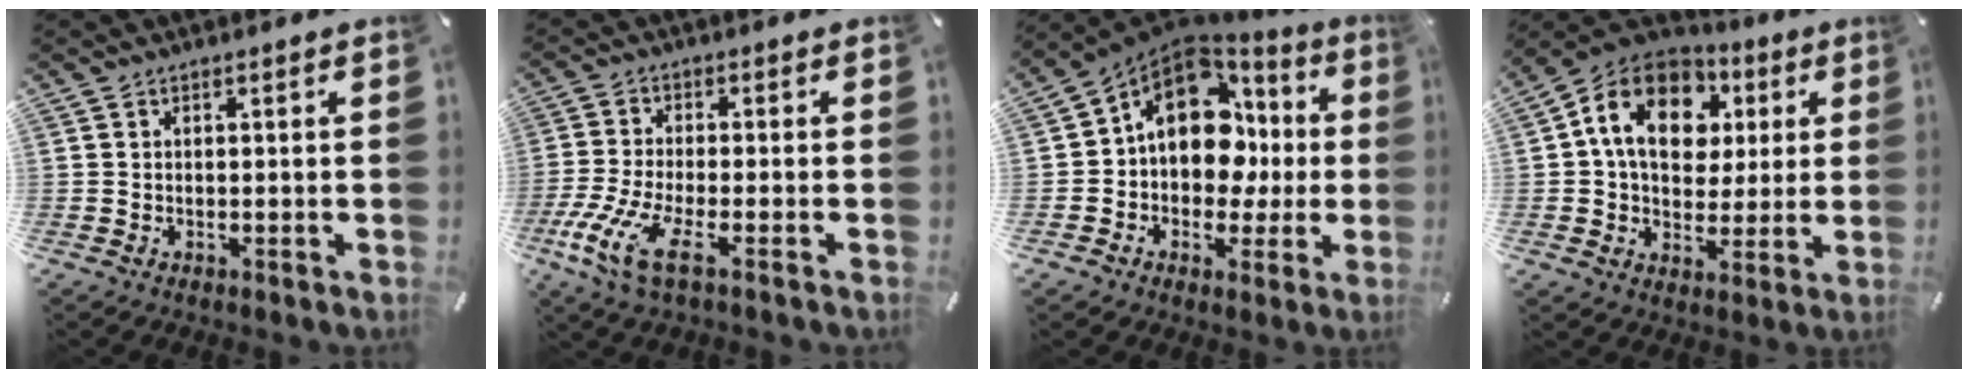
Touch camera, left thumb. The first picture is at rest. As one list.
[{"total": 10.4, "force": [-4.6, 3.2, 8.8], "torque": [-0.203, -0.014, -0.090]}, {"total": 15.5, "force": [2.4, 11.8, 9.8], "torque": [-0.177, -0.016, 0.043]}, {"total": 16.2, "force": [4.3, 12.5, 9.4], "torque": [-0.167, -0.006, 0.079]}]